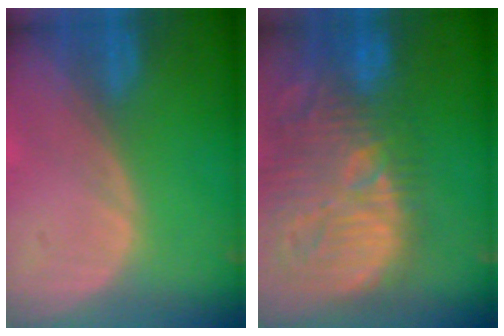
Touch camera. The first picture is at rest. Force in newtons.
{"total": 15.1, "press": 13.2, "slide": 7.4}